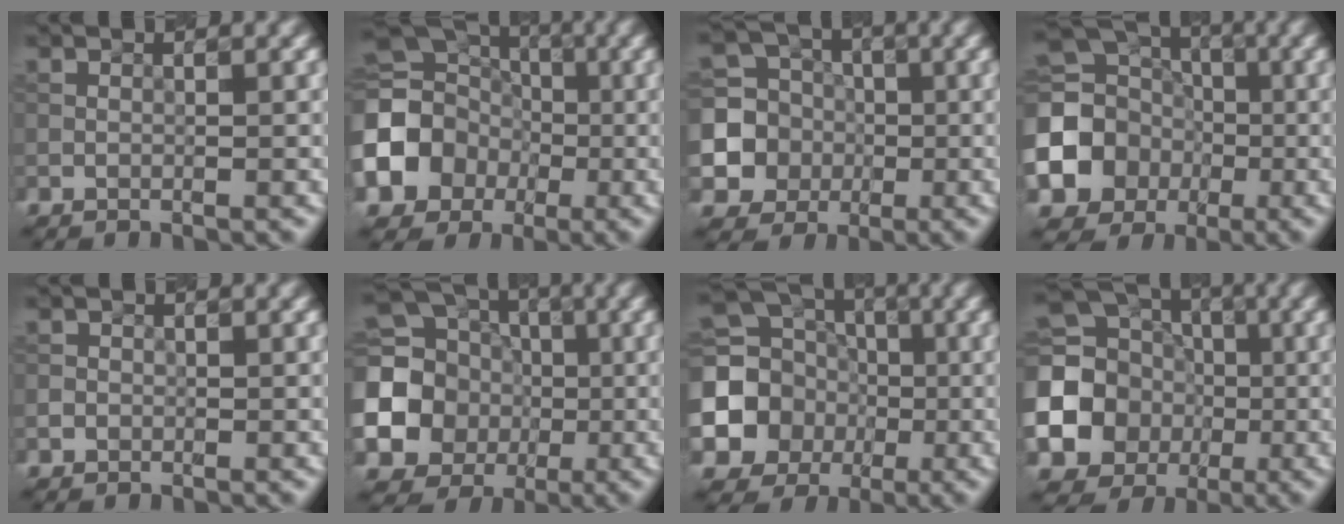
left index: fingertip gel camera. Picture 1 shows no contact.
{"total": 13.3, "force": [-2.8, 11.6, 5.9], "torque": [-0.132, -0.015, -0.083]}
{"total": 6.5, "force": [-0.9, 6.2, 2.0], "torque": [-0.038, -0.005, -0.037]}
{"total": 13.4, "force": [-2.6, 12.0, 5.2], "torque": [-0.142, -0.016, -0.072]}
{"total": 0.9, "force": [-0.3, 0.8, 0.2], "torque": [0.005, 0.002, -0.006]}
{"total": 17.3, "force": [-1.8, 16.2, 5.9], "torque": [-0.172, -0.004, -0.065]}
{"total": 13.9, "force": [-1.9, 12.8, 5.1], "torque": [-0.153, -0.010, -0.058]}
{"total": 18.1, "force": [-2.8, 16.7, 6.3], "torque": [-0.174, -0.008, -0.088]}